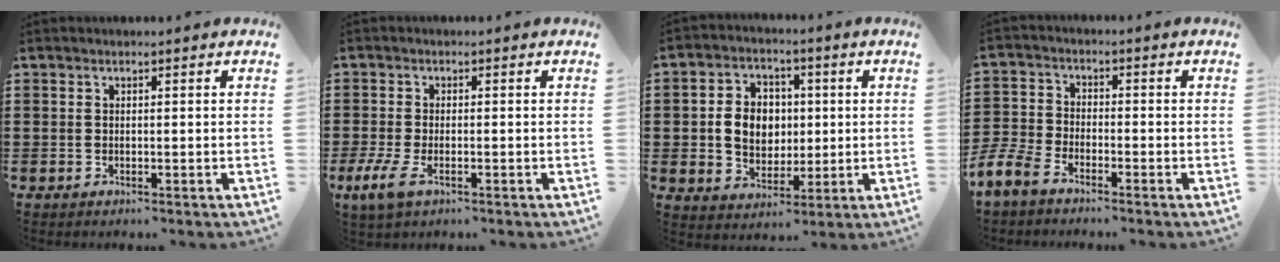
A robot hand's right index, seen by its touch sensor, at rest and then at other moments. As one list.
[{"total": 3.7, "force": [-1.6, 1.1, 3.1], "torque": [-0.090, -0.017, -0.038]}, {"total": 7.1, "force": [0.1, 5.9, 3.9], "torque": [-0.076, 0.013, -0.002]}, {"total": 4.6, "force": [-4.0, 1.3, 1.9], "torque": [-0.070, -0.008, -0.088]}]